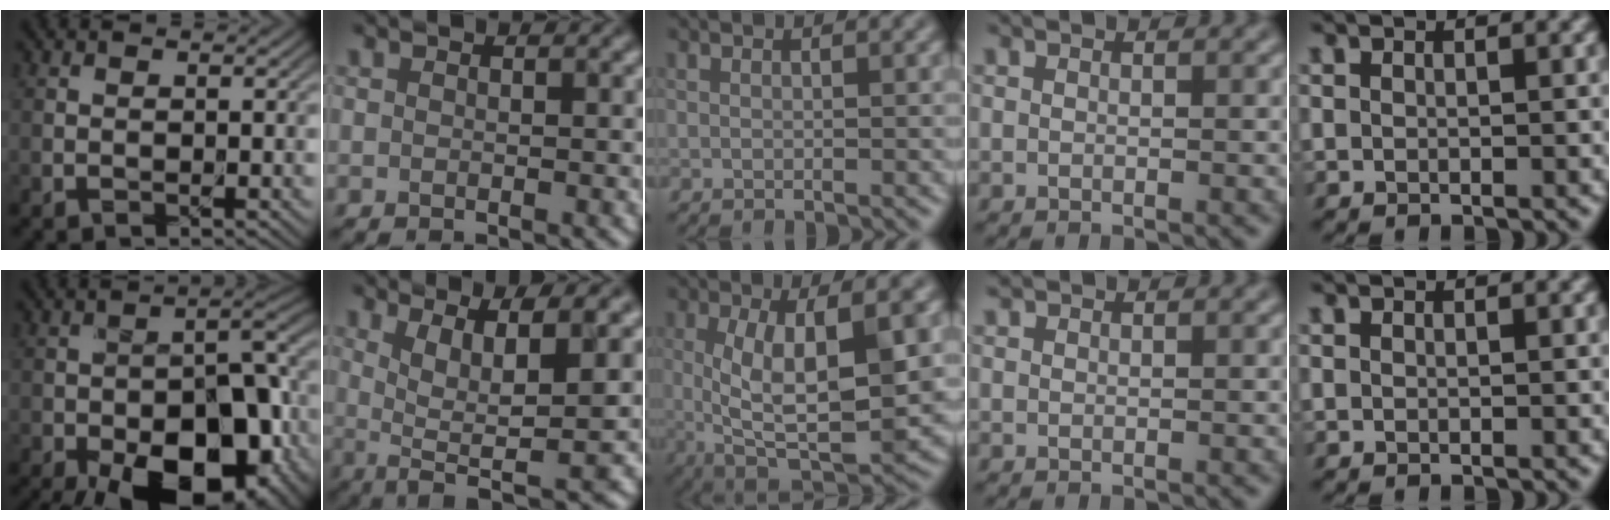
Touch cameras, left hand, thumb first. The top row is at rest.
{"thumb": {"total": 19.1, "force": [-10.1, 10.2, 12.6], "torque": [-0.148, -0.021, -0.145]}, "index": {"total": 7.4, "force": [0.5, 1.5, 7.2], "torque": [-0.115, 0.002, 0.041]}, "middle": {"total": 8.0, "force": [-1.2, 2.3, 7.6], "torque": [-0.150, -0.029, 0.010]}, "ring": {"total": 0.9, "force": [0.8, 0.3, 0.3], "torque": [-0.002, 0.006, 0.005]}}